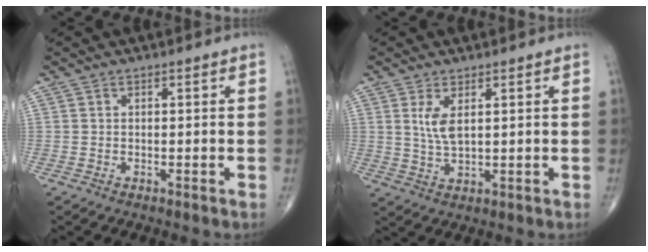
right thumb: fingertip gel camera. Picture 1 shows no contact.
{"total": 4.4, "force": [1.5, 1.7, 3.8], "torque": [-0.075, -0.012, 0.038]}